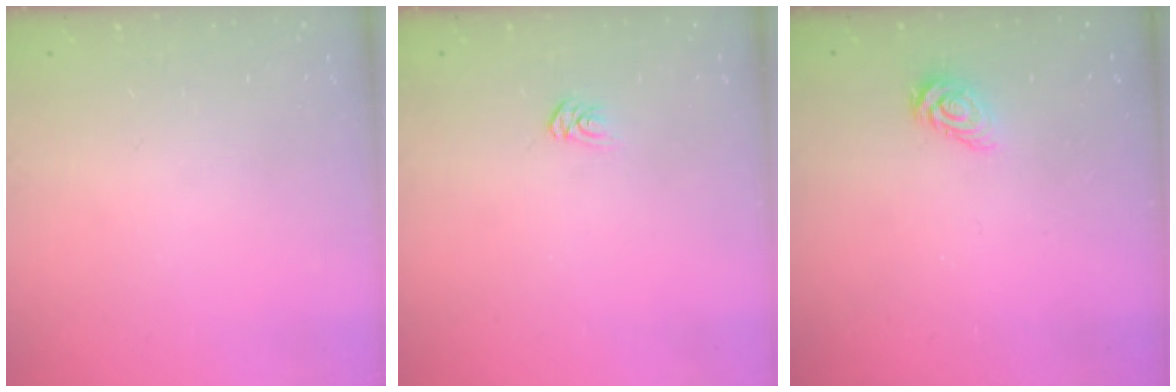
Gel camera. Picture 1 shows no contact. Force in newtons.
{"total": 2.9, "press": 2.9, "slide": 0.2}
{"total": 5.1, "press": 5.1, "slide": 0.4}